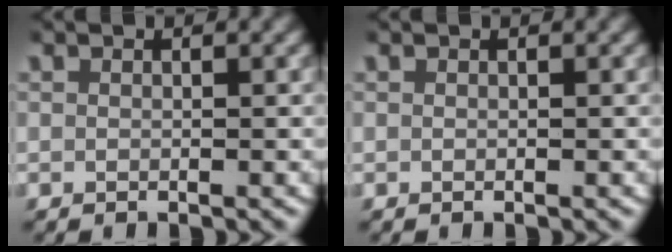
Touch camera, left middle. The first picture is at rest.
{"total": 0.0}